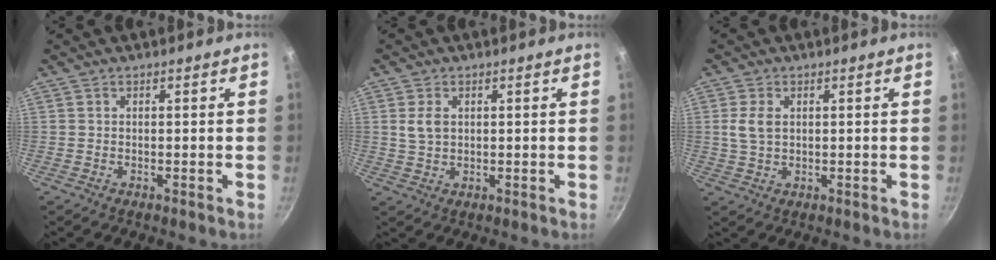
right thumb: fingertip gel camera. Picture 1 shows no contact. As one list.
[{"total": 3.6, "force": [0.9, 2.5, 2.5], "torque": [-0.044, -0.001, 0.019]}, {"total": 4.2, "force": [0.9, 2.7, 3.1], "torque": [-0.062, 0.002, 0.017]}]